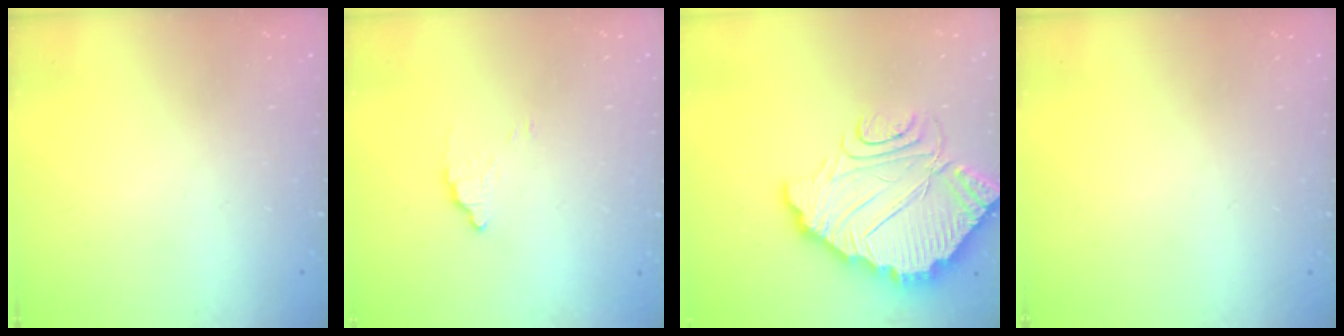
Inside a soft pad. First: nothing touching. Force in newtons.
{"total": 2.5, "press": 2.5, "slide": 0.1}
{"total": 12.5, "press": 12.5, "slide": 1.1}
{"total": 0.0}